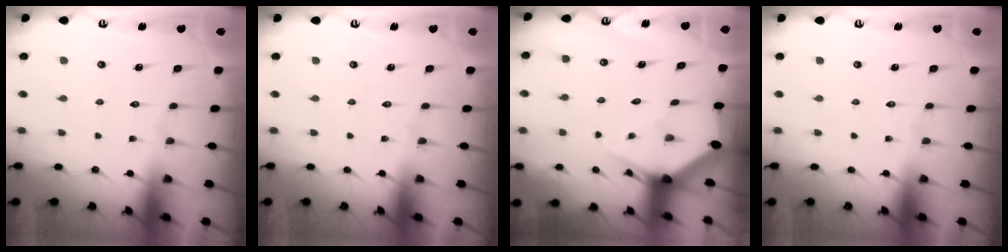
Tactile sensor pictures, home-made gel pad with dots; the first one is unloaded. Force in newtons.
{"total": 0.0}
{"total": 4.1, "press": 4.1, "slide": 0.3}
{"total": 0.0}